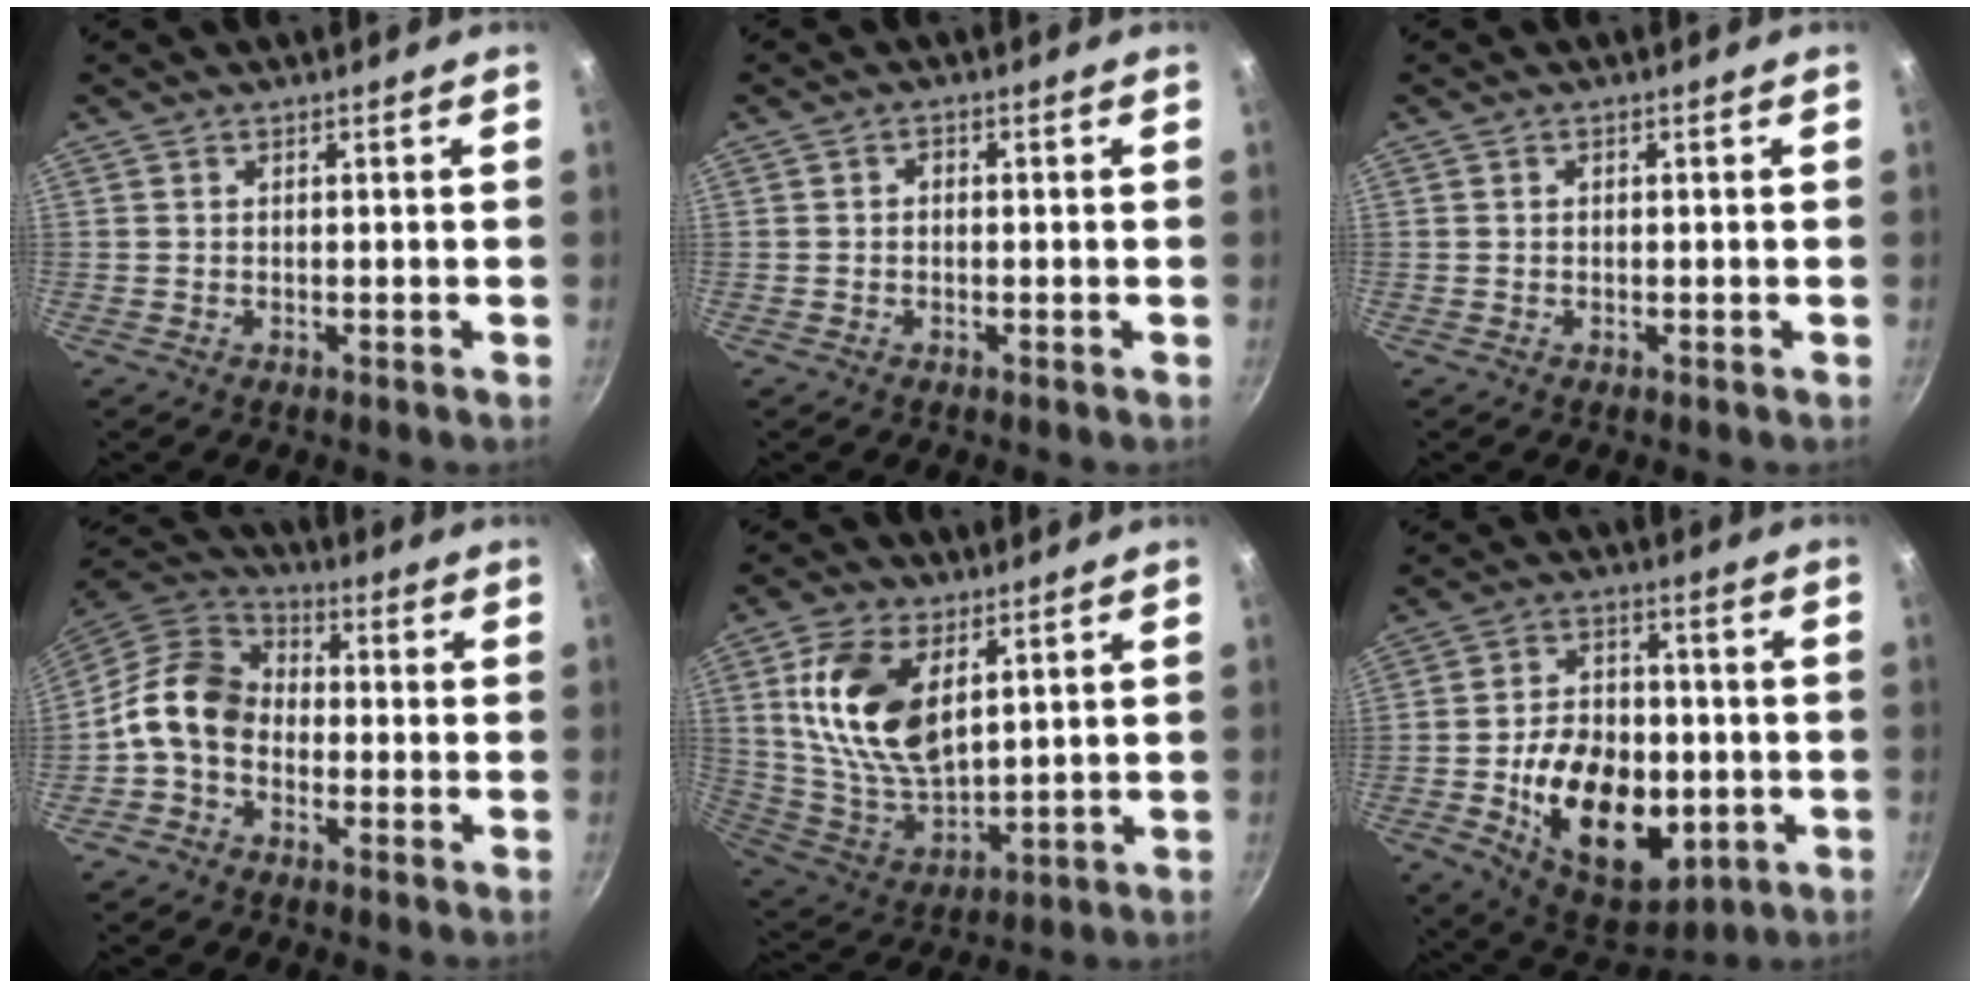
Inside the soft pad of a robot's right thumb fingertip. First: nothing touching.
{"total": 1.2, "force": [-0.1, 1.0, 0.7], "torque": [-0.013, 0.008, -0.002]}
{"total": 0.5, "force": [0.1, 0.5, 0.3], "torque": [-0.004, 0.005, 0.002]}
{"total": 10.7, "force": [-2.3, 8.1, 6.6], "torque": [-0.097, 0.040, -0.069]}
{"total": 17.2, "force": [5.3, 9.8, 13.0], "torque": [-0.232, -0.025, 0.115]}
{"total": 20.8, "force": [-4.3, 13.6, 15.1], "torque": [-0.200, 0.018, -0.055]}